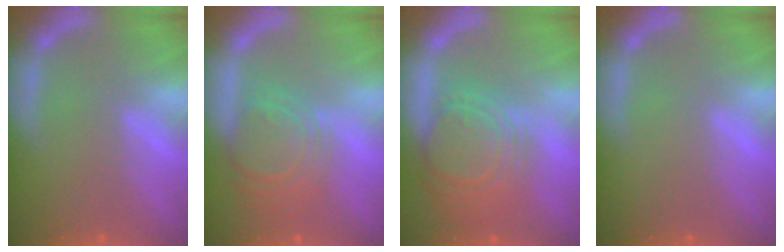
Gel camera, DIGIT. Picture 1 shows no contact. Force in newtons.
{"total": 6.5}
{"total": 9.1}
{"total": 0.0}